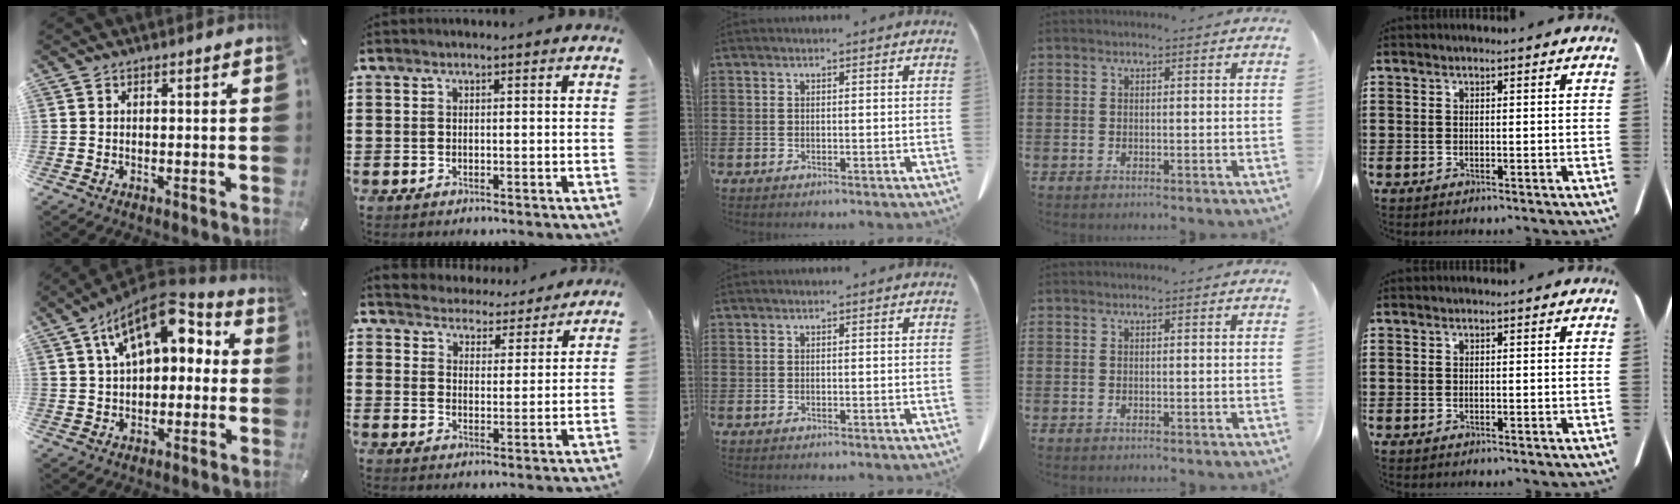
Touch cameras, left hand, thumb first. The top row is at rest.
{"thumb": {"total": 13.9, "force": [6.1, 8.4, 9.2], "torque": [-0.142, -0.019, 0.110]}, "index": {"total": 4.4, "force": [4.3, 0.0, -0.7], "torque": [-0.012, -0.038, 0.073]}}